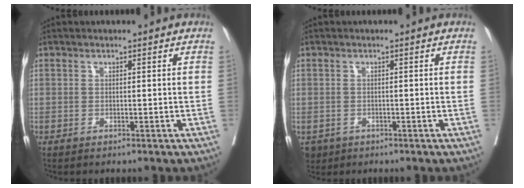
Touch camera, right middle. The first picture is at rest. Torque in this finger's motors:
{"motor_torque": [0.31, -0.27, -0.02, 0.00]}